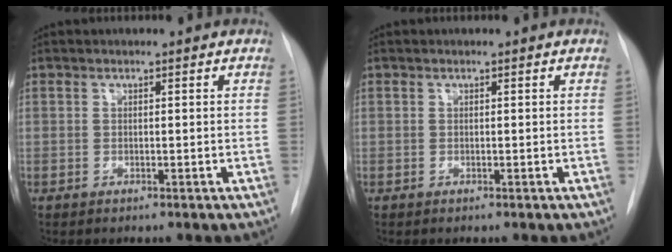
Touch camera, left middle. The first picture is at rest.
{"total": 0.0}